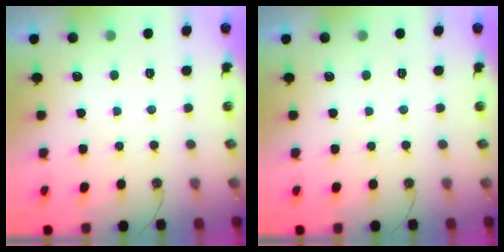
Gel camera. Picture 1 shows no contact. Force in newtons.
{"total": 0.0}